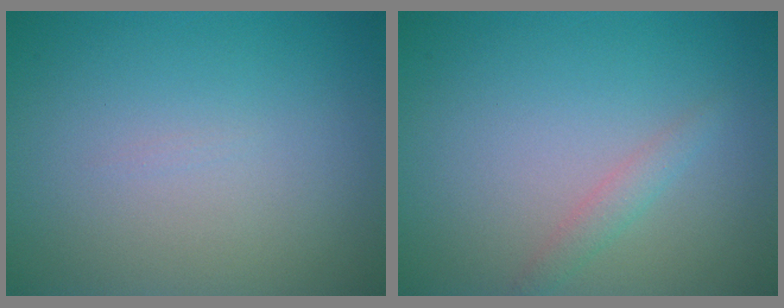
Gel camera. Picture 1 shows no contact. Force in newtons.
{"total": 1.3, "press": 1.3, "slide": 0.1}